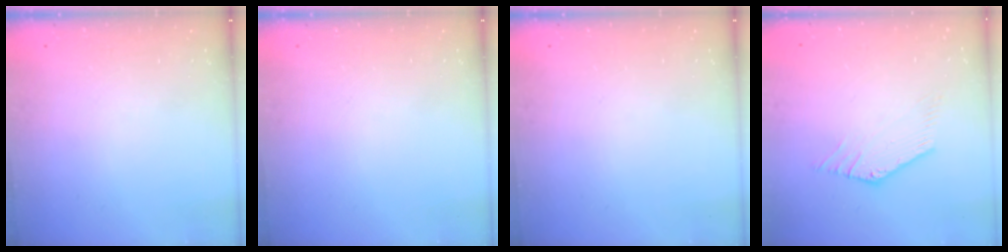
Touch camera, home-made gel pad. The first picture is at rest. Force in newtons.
{"total": 0.0}
{"total": 0.0}
{"total": 0.0}